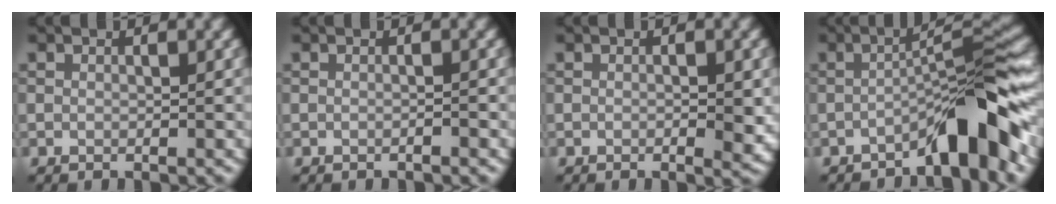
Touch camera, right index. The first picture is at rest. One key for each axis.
{"total": 0.5, "fx": -0.4, "fy": 0.0, "fz": 0.3, "tx": -0.005, "ty": 0.002, "tz": -0.010}
{"total": 2.1, "fx": -0.3, "fy": 0.5, "fz": 2.0, "tx": -0.030, "ty": -0.002, "tz": -0.004}
{"total": 6.6, "fx": -3.8, "fy": 0.8, "fz": 5.3, "tx": -0.074, "ty": 0.030, "tz": -0.066}